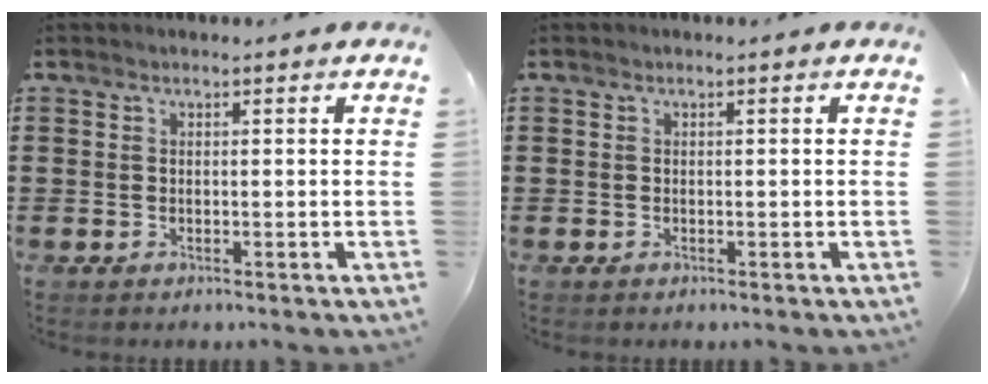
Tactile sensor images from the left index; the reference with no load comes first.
{"total": 0.0}